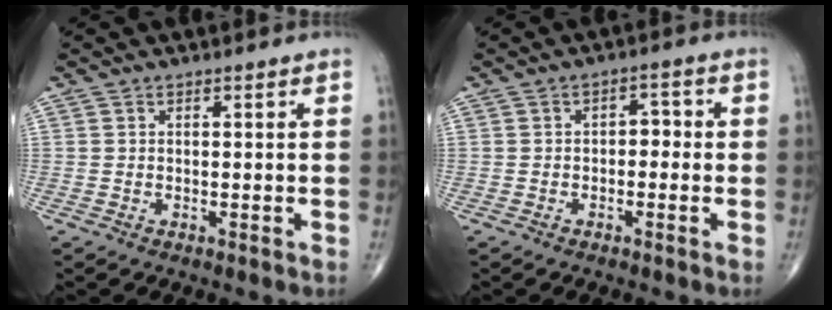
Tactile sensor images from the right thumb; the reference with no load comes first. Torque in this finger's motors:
{"motor_torque": [-0.46, 0.08, 0.06, 0.31, 0.02]}